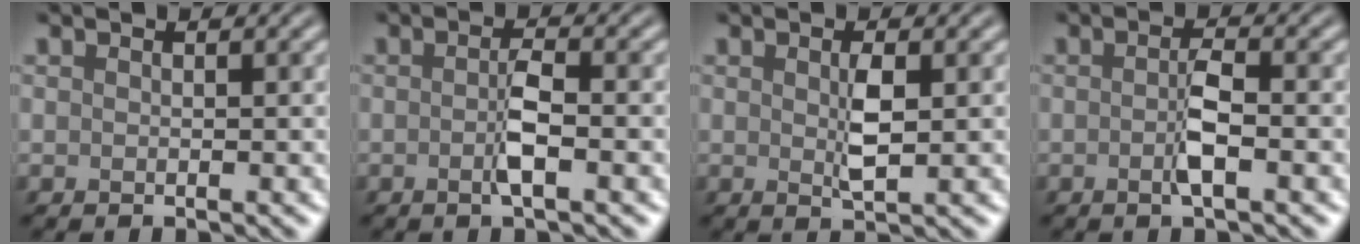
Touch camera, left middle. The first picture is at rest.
{"total": 2.2, "force": [-0.4, 0.3, 2.2], "torque": [-0.042, 0.000, -0.012]}
{"total": 2.1, "force": [0.4, 0.6, 2.0], "torque": [-0.044, -0.003, 0.006]}
{"total": 2.3, "force": [-0.4, 0.4, 2.2], "torque": [-0.043, -0.001, -0.012]}